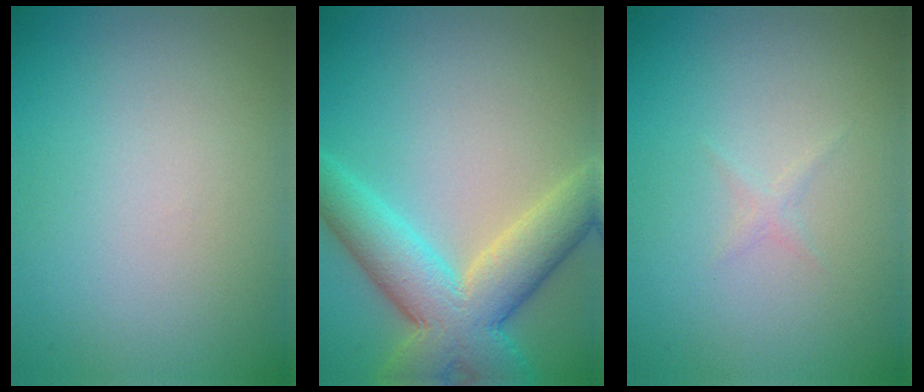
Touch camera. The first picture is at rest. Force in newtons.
{"total": 8.4, "press": 8.4, "slide": 0.4}
{"total": 0.5, "press": 0.5, "slide": 0.0}